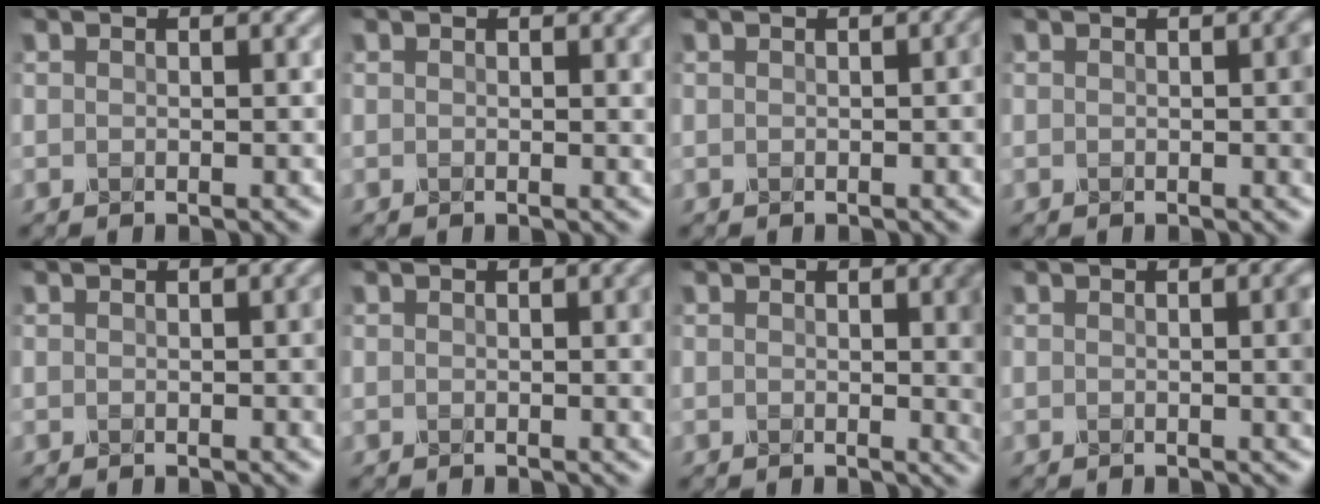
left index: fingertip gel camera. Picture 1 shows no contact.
{"total": 1.1, "force": [0.3, 0.2, 1.0], "torque": [-0.010, -0.001, 0.005]}
{"total": 2.6, "force": [0.0, 0.7, 2.5], "torque": [-0.024, 0.005, -0.002]}
{"total": 1.5, "force": [0.0, 0.2, 1.5], "torque": [-0.017, 0.001, 0.000]}
{"total": 1.0, "force": [0.0, 0.1, 1.0], "torque": [-0.011, 0.000, 0.001]}
{"total": 2.6, "force": [0.2, 0.7, 2.5], "torque": [-0.022, 0.002, 0.000]}
{"total": 5.1, "force": [0.6, 1.5, 4.8], "torque": [-0.037, 0.001, 0.008]}
{"total": 2.2, "force": [0.1, 0.5, 2.2], "torque": [-0.022, 0.002, -0.002]}